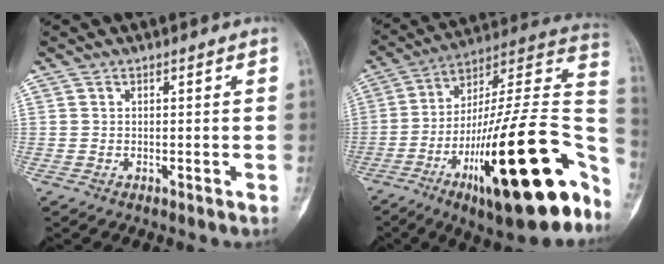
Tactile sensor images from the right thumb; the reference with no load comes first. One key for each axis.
{"total": 32.6, "fx": -13.0, "fy": 8.7, "fz": 28.5, "tx": -0.378, "ty": 0.055, "tz": -0.200}